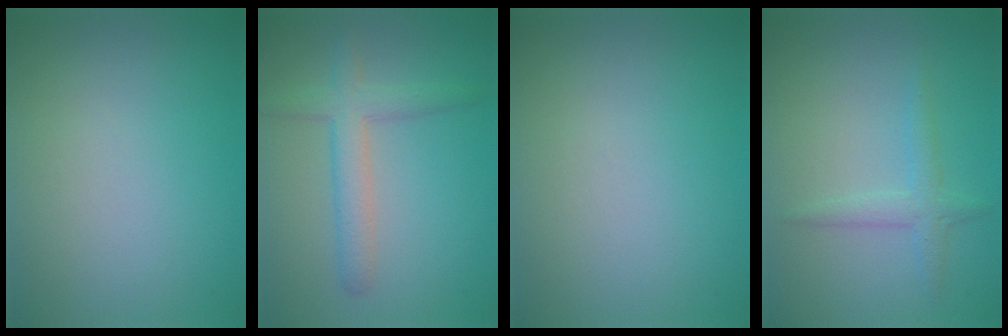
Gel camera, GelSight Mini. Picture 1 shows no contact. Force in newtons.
{"total": 3.5, "press": 3.5, "slide": 0.2}
{"total": 0.0}
{"total": 1.8, "press": 1.7, "slide": 0.1}